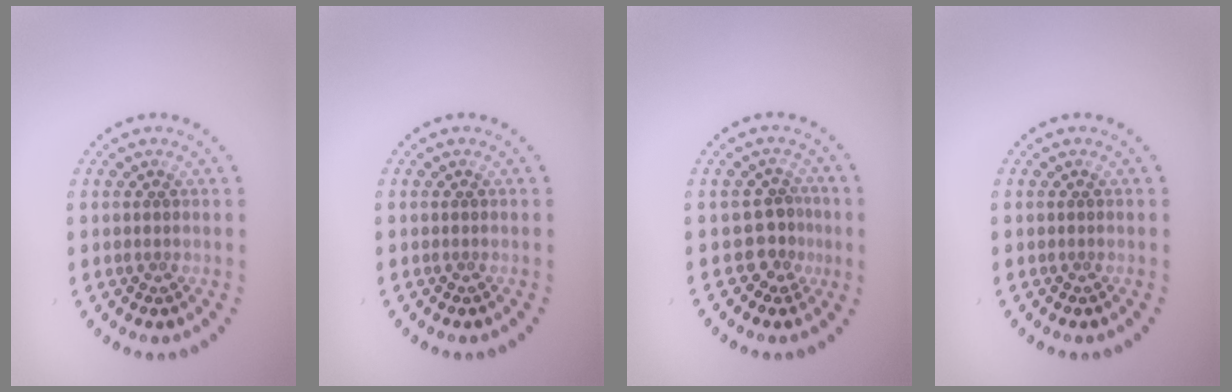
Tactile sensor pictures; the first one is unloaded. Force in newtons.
{"total": 0.0}
{"total": 2.2, "press": 1.9, "slide": 1.3}
{"total": 0.0}